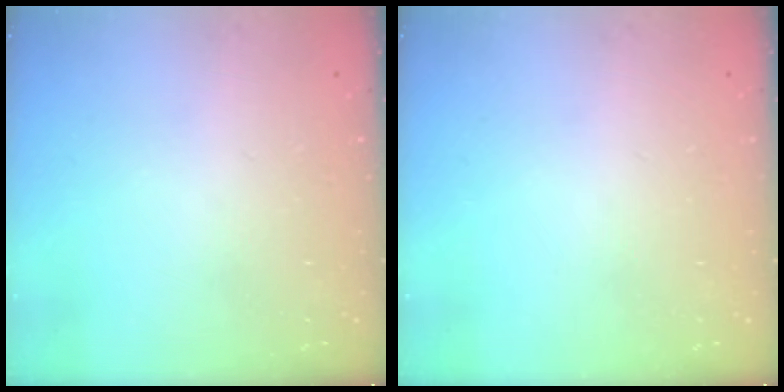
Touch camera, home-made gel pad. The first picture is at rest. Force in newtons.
{"total": 0.0}